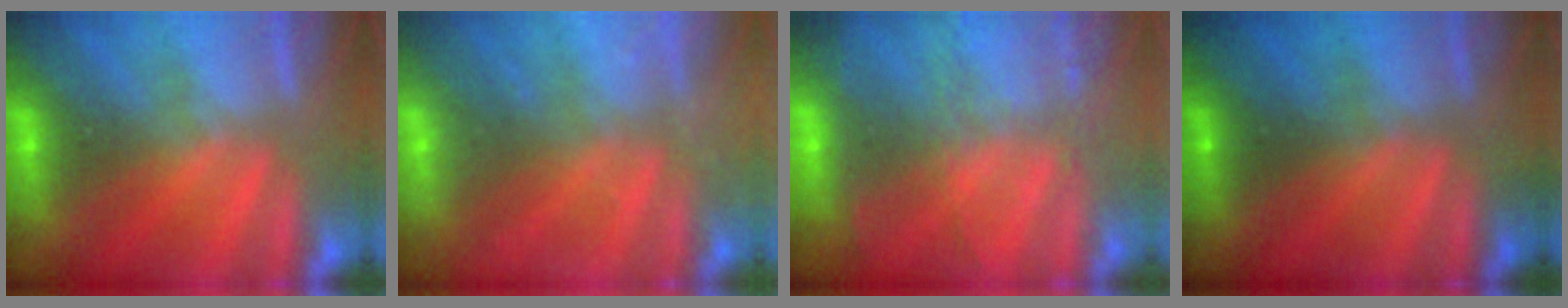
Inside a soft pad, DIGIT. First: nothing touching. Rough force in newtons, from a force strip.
{"total": 2.4}
{"total": 7.5}
{"total": 2.8}